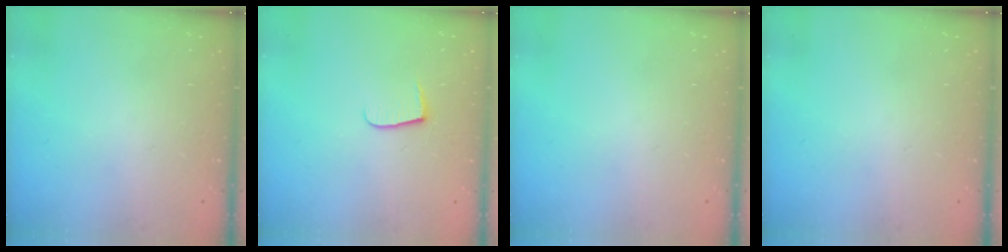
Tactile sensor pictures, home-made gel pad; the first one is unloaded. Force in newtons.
{"total": 4.8, "press": 4.8, "slide": 0.6}
{"total": 0.0}
{"total": 0.0}